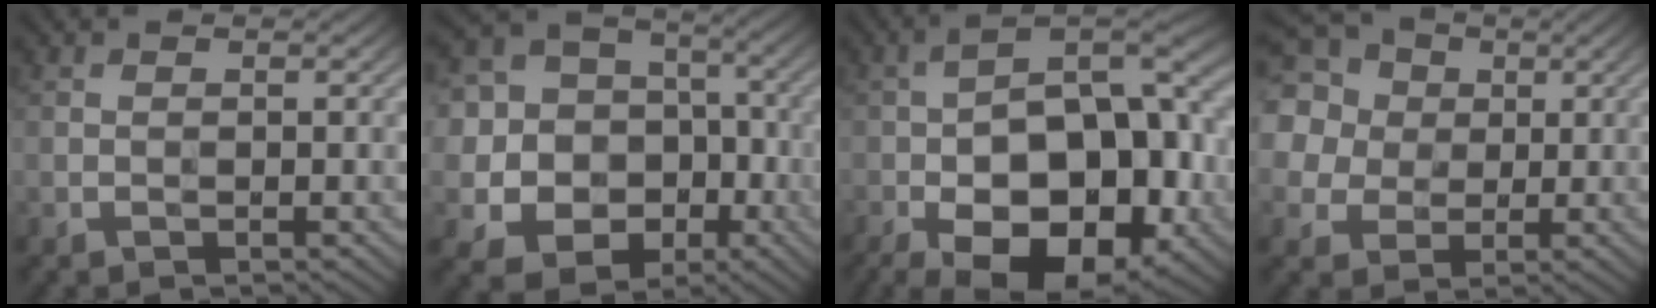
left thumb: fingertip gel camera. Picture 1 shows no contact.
{"total": 17.8, "force": [-3.3, 15.8, 7.4], "torque": [-0.228, 0.001, -0.068]}
{"total": 19.1, "force": [-7.6, 9.7, 14.6], "torque": [-0.215, -0.011, -0.113]}
{"total": 15.5, "force": [5.3, 13.1, 6.3], "torque": [-0.219, 0.019, 0.085]}